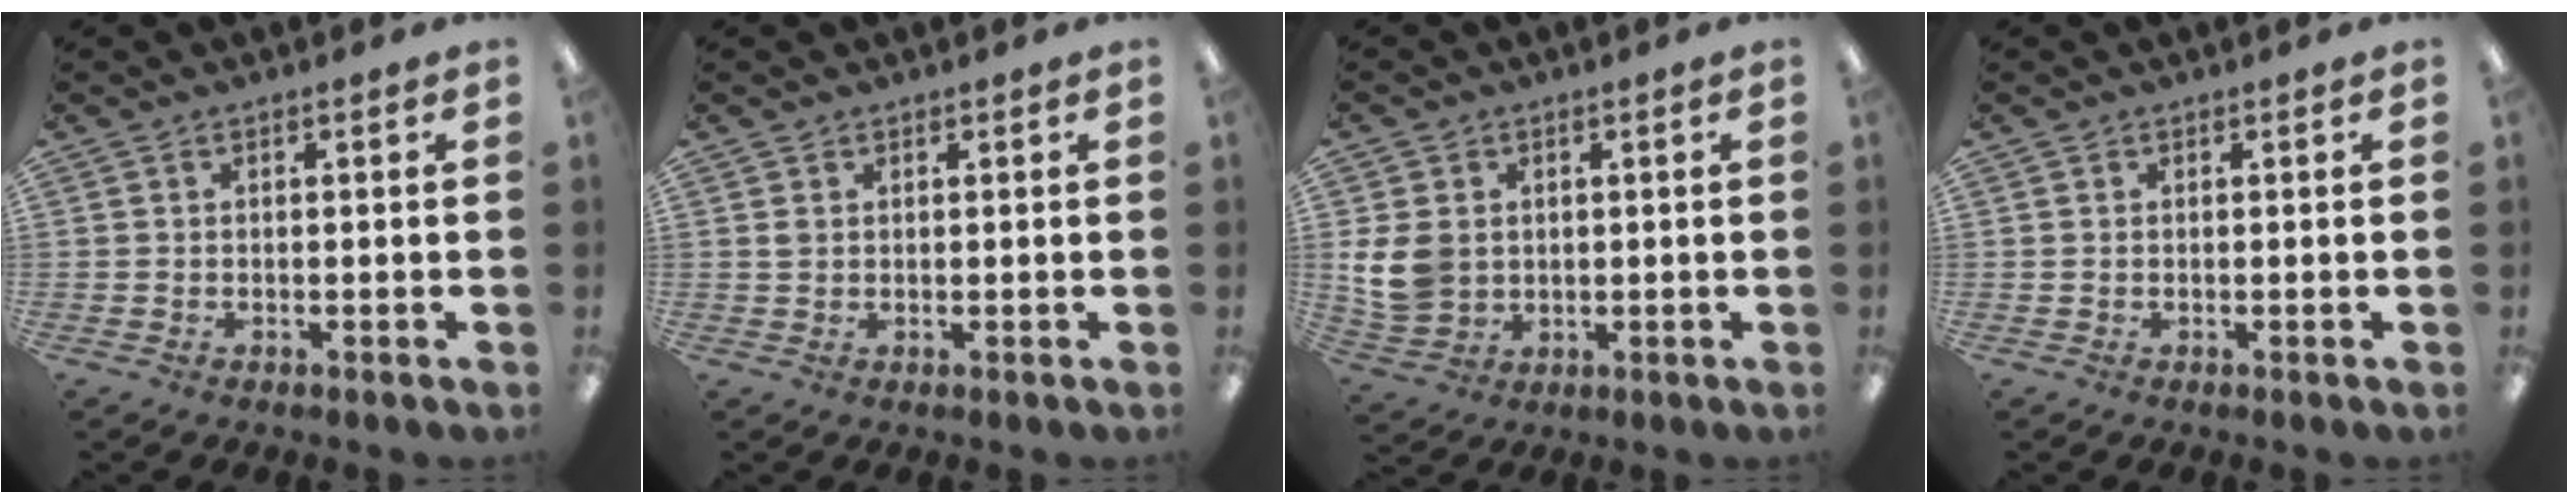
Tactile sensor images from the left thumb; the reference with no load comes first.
{"total": 1.1, "force": [0.6, 0.9, 0.1], "torque": [-0.004, 0.001, 0.013]}
{"total": 8.7, "force": [1.5, 7.3, 4.5], "torque": [-0.101, 0.008, 0.032]}
{"total": 0.0}